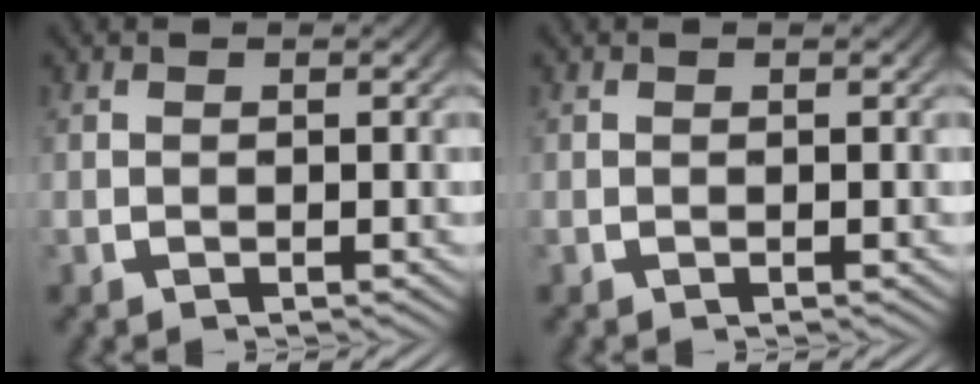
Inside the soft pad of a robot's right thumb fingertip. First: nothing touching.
{"total": 0.0}